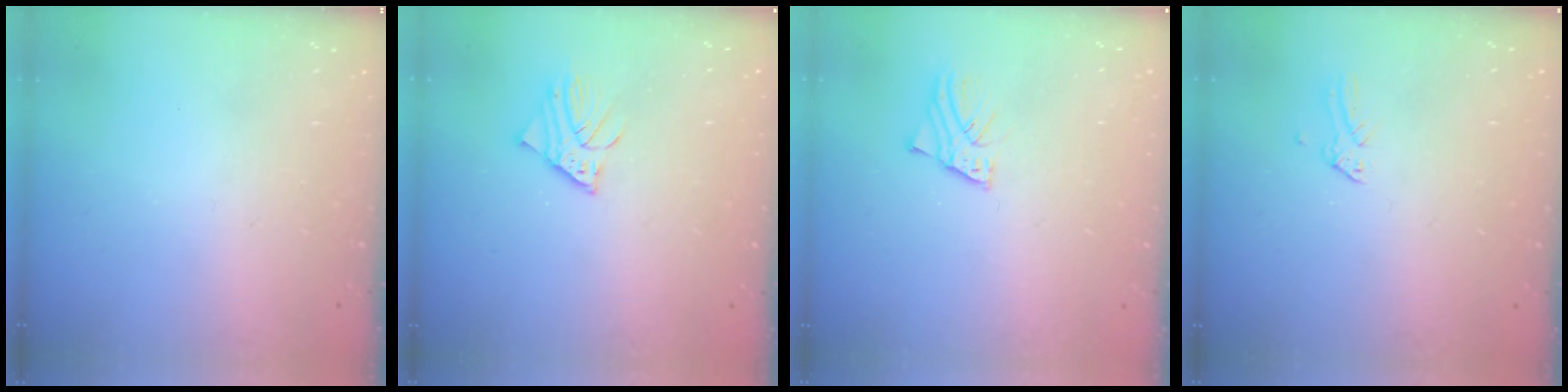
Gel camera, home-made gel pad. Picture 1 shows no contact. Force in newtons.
{"total": 2.9, "press": 2.9, "slide": 0.3}
{"total": 1.9, "press": 1.9, "slide": 0.1}
{"total": 0.0}